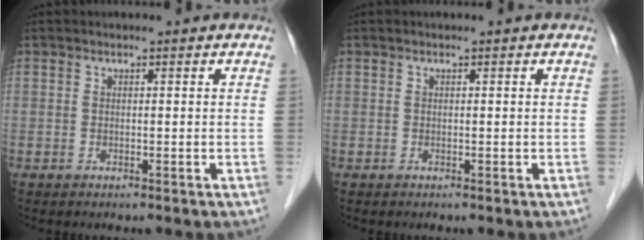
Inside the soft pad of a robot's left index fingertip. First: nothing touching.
{"total": 0.0}